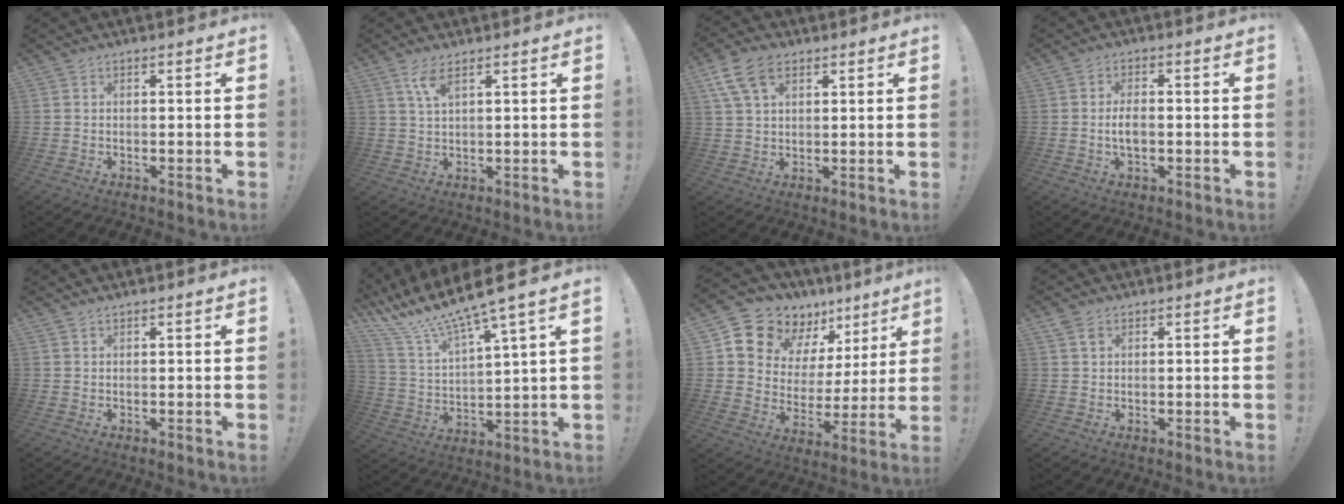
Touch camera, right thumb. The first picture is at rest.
{"total": 4.5, "force": [2.7, 0.9, 3.4], "torque": [-0.074, -0.005, 0.047]}
{"total": 10.2, "force": [5.0, 5.8, 6.8], "torque": [-0.134, -0.002, 0.098]}
{"total": 4.3, "force": [-0.8, 2.1, 3.6], "torque": [-0.078, 0.003, -0.018]}
{"total": 0.7, "force": [0.6, -0.1, 0.3], "torque": [-0.005, -0.001, 0.011]}
{"total": 14.3, "force": [12.0, 1.4, 7.6], "torque": [-0.163, -0.092, 0.206]}
{"total": 14.3, "force": [11.3, 7.9, 3.6], "torque": [-0.078, -0.083, 0.217]}
{"total": 2.1, "force": [1.3, 1.2, 1.1], "torque": [-0.017, -0.002, 0.023]}